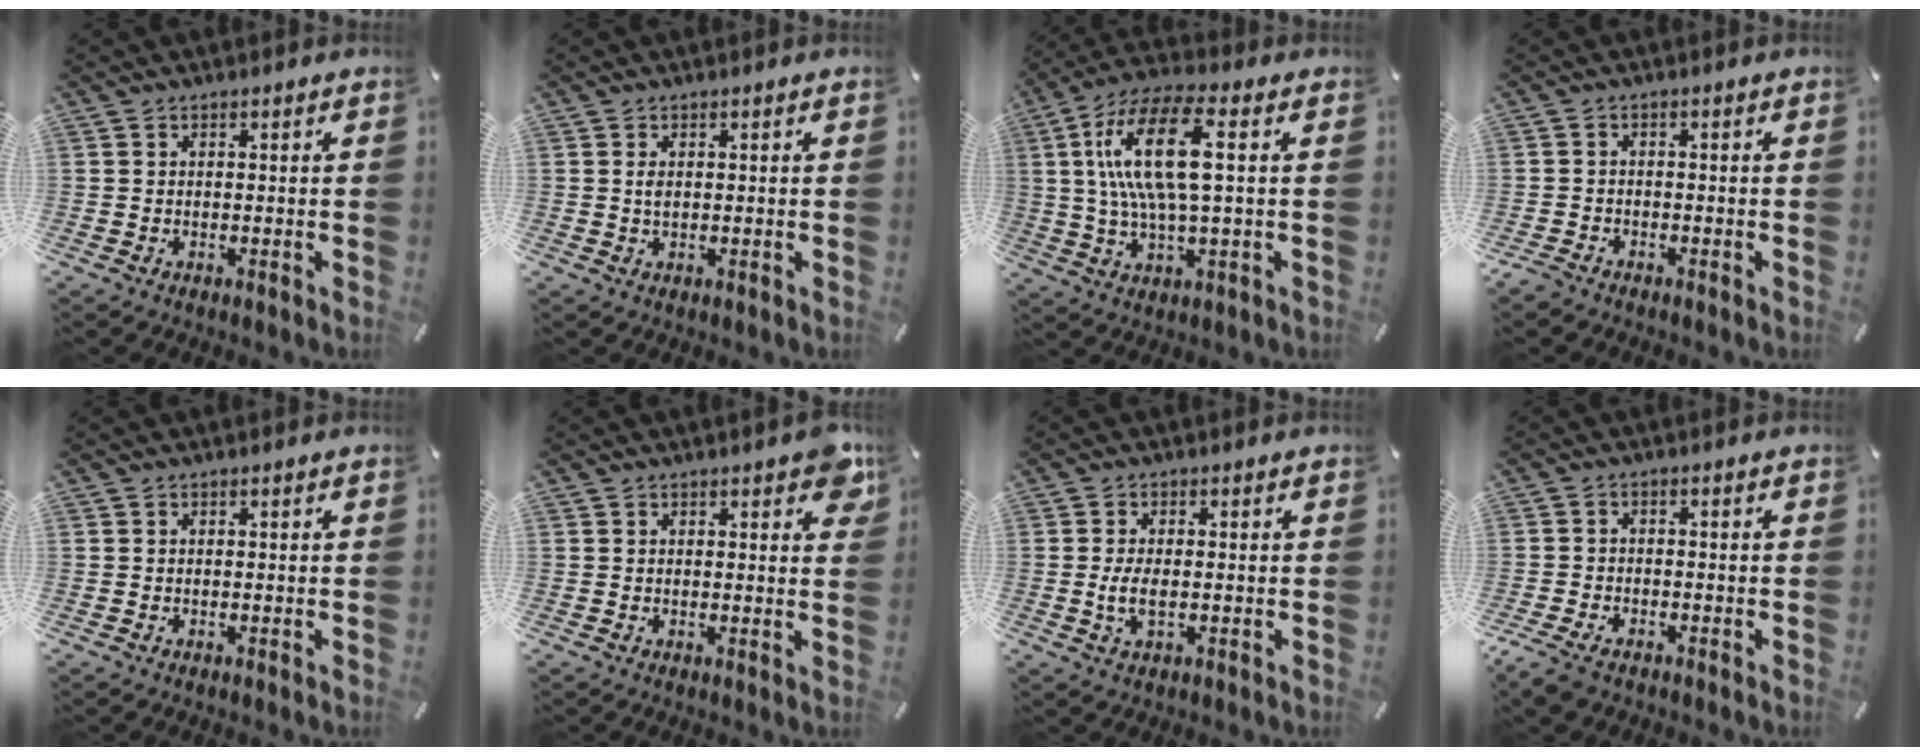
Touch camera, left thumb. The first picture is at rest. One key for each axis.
{"total": 1.3, "fx": 0.3, "fy": 0.7, "fz": 1.1, "tx": -0.023, "ty": 0.003, "tz": 0.003}
{"total": 16.5, "fx": 3.0, "fy": 5.5, "fz": 15.3, "tx": -0.320, "ty": -0.003, "tz": 0.043}
{"total": 2.3, "fx": -1.9, "fy": 1.0, "fz": 0.7, "tx": -0.025, "ty": 0.004, "tz": -0.042}
{"total": 0.0}
{"total": 4.9, "fx": 2.8, "fy": 2.0, "fz": 3.5, "tx": -0.036, "ty": -0.013, "tz": 0.043}
{"total": 4.3, "fx": -0.5, "fy": 1.8, "fz": 3.9, "tx": -0.087, "ty": -0.007, "tz": -0.013}
{"total": 3.9, "fx": -2.8, "fy": 2.0, "fz": 1.8, "tx": -0.057, "ty": 0.007, "tz": -0.059}